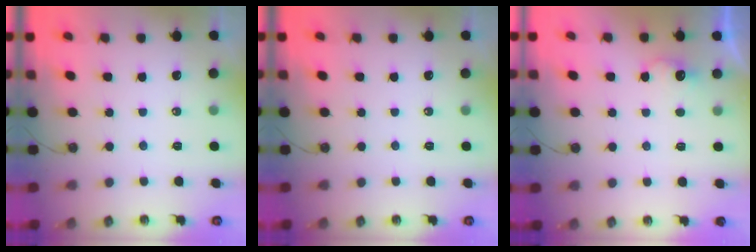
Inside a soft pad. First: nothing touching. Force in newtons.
{"total": 0.0}
{"total": 5.9, "press": 5.8, "slide": 0.8}